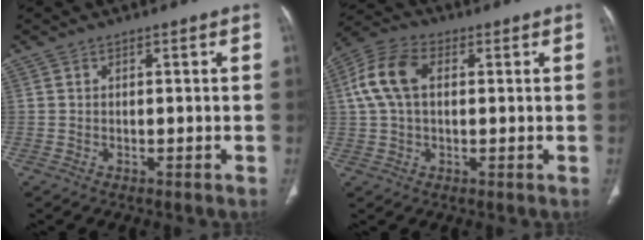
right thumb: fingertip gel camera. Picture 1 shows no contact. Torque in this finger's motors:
{"motor_torque": [1.03, 1.01, 2.43, -0.34, 0.41]}